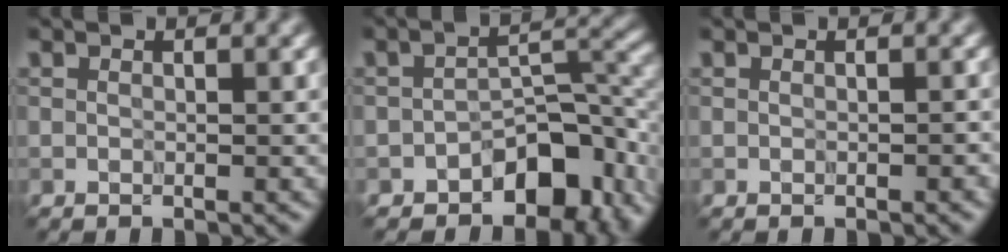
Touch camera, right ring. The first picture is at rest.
{"total": 7.7, "force": [-4.0, 4.2, 5.1], "torque": [-0.046, 0.006, -0.066]}
{"total": 0.6, "force": [-0.4, 0.2, 0.4], "torque": [-0.006, 0.001, -0.006]}